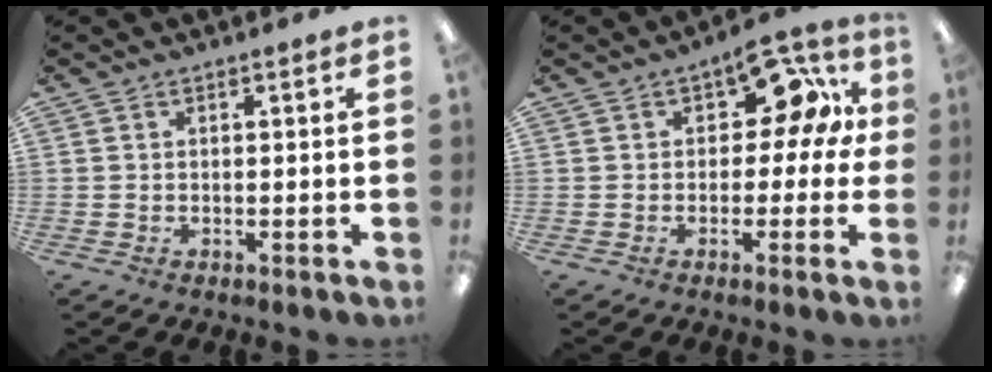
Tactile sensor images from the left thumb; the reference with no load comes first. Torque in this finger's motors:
{"motor_torque": [0.21, 0.16, -0.25, 0.20, 0.01]}